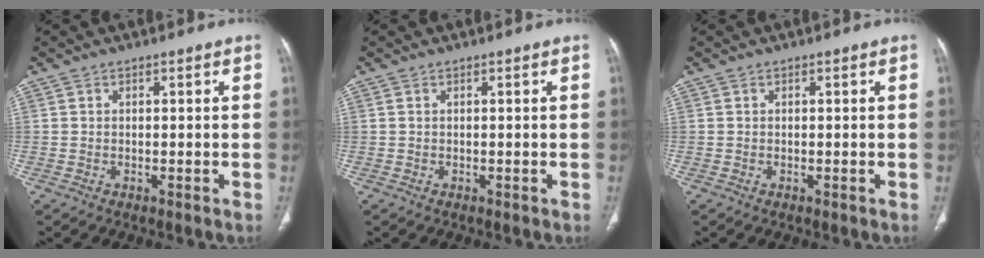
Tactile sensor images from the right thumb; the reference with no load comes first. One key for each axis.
{"total": 0.0}
{"total": 0.0}